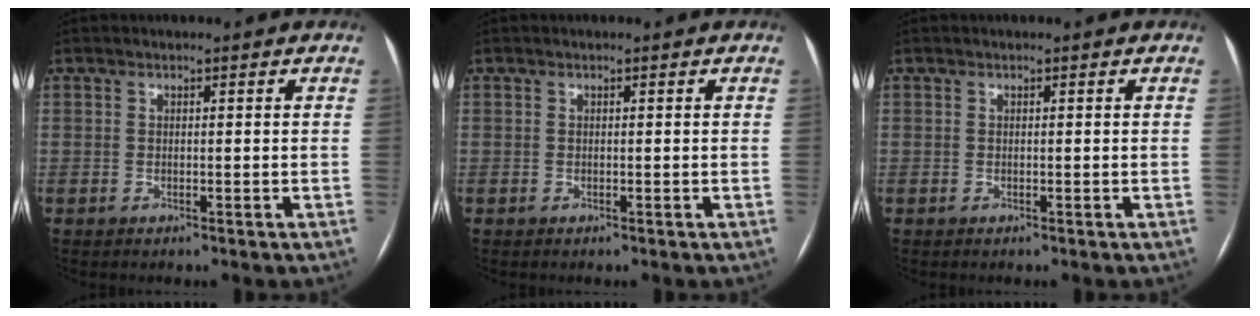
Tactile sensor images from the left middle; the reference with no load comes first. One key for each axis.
{"total": 0.0}
{"total": 0.0}